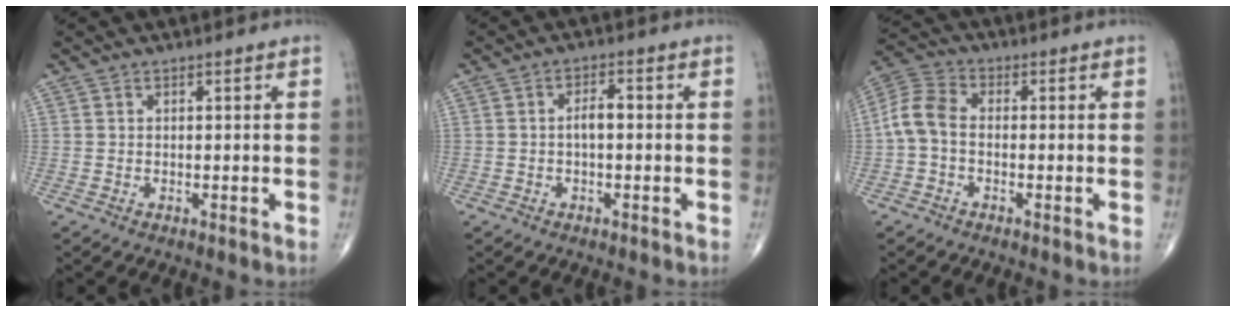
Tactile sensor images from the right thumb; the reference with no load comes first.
{"total": 2.8, "force": [-0.3, 1.3, 2.5], "torque": [-0.041, 0.012, -0.008]}
{"total": 6.6, "force": [-0.9, 4.3, 4.9], "torque": [-0.100, 0.020, -0.033]}